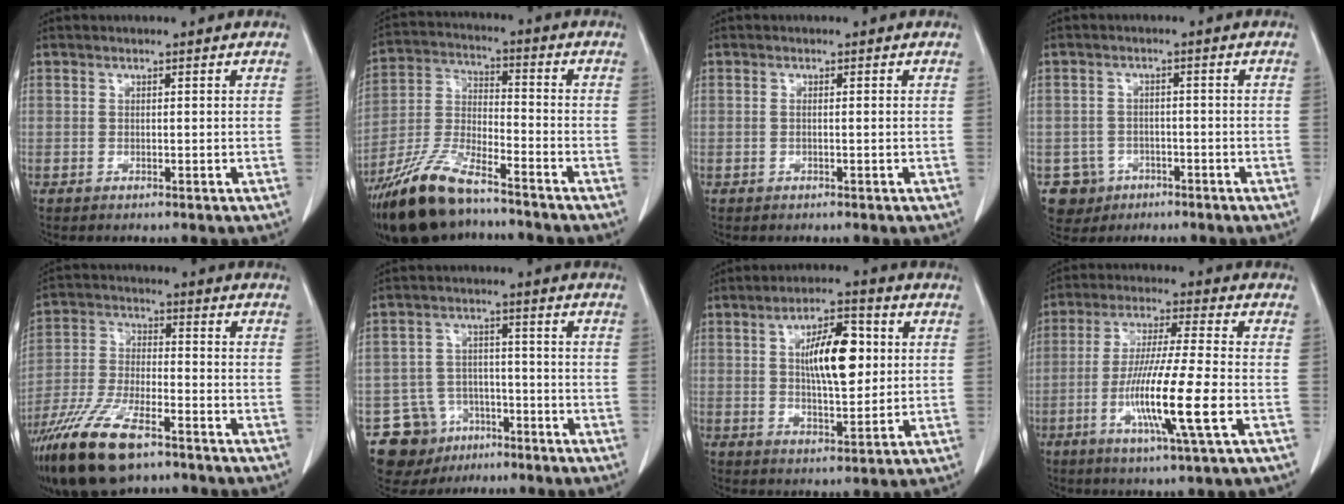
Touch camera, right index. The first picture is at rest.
{"total": 15.1, "force": [-11.6, 3.9, 8.9], "torque": [-0.189, -0.016, -0.216]}
{"total": 0.6, "force": [0.0, 0.1, 0.6], "torque": [-0.012, 0.002, 0.003]}
{"total": 5.0, "force": [-2.5, 4.4, 0.0], "torque": [0.000, 0.011, -0.037]}
{"total": 14.3, "force": [-9.7, 4.2, 9.6], "torque": [-0.201, -0.022, -0.181]}
{"total": 9.6, "force": [-5.7, 7.6, 1.0], "torque": [-0.022, 0.032, -0.081]}
{"total": 10.5, "force": [1.9, 3.5, 9.7], "torque": [-0.163, 0.011, 0.033]}
{"total": 13.1, "force": [-3.6, -0.4, 12.6], "torque": [-0.244, -0.017, -0.070]}